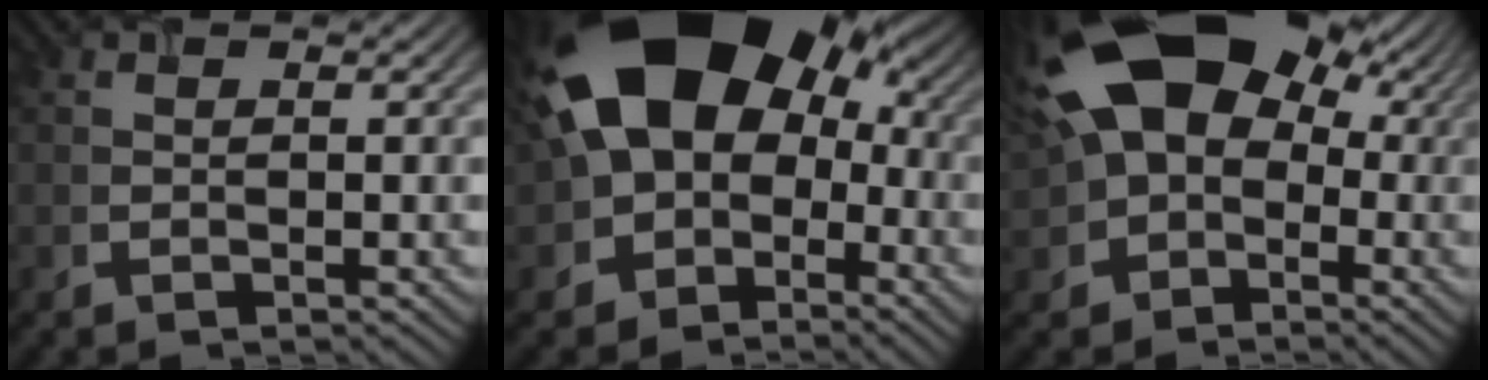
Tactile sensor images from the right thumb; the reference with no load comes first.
{"total": 18.6, "force": [1.6, 13.9, 12.3], "torque": [-0.204, 0.004, 0.022]}
{"total": 19.1, "force": [3.9, 13.2, 13.3], "torque": [-0.244, 0.036, 0.054]}